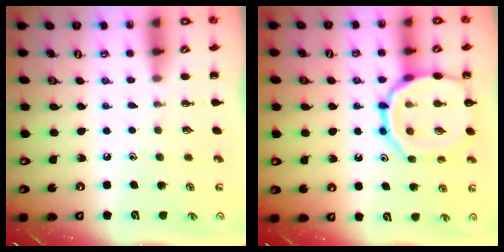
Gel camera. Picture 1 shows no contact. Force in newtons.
{"total": 15.7, "press": 15.6, "slide": 1.4}